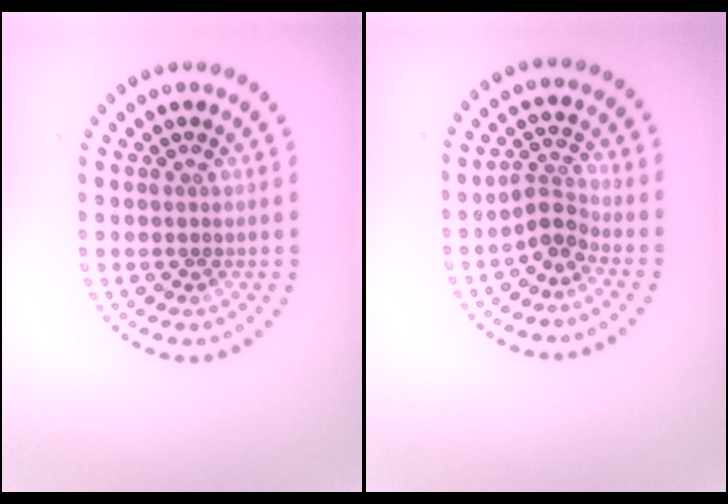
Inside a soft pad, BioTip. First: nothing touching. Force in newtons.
{"total": 2.4, "press": 1.7, "slide": 1.7}